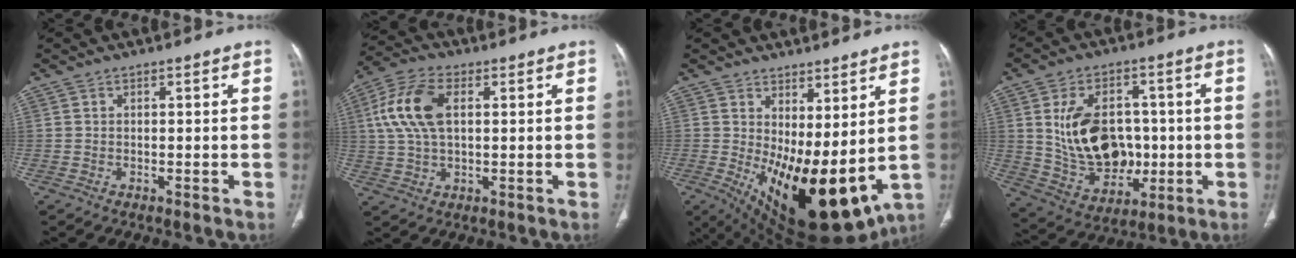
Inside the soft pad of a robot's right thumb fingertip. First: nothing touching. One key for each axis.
{"total": 11.3, "fx": 2.4, "fy": 6.2, "fz": 9.1, "tx": -0.197, "ty": 0.016, "tz": 0.044}
{"total": 18.7, "fx": 0.8, "fy": 7.8, "fz": 17.0, "tx": -0.270, "ty": -0.042, "tz": 0.038}
{"total": 16.4, "fx": 0.8, "fy": 11.7, "fz": 11.5, "tx": -0.159, "ty": 0.001, "tz": 0.037}